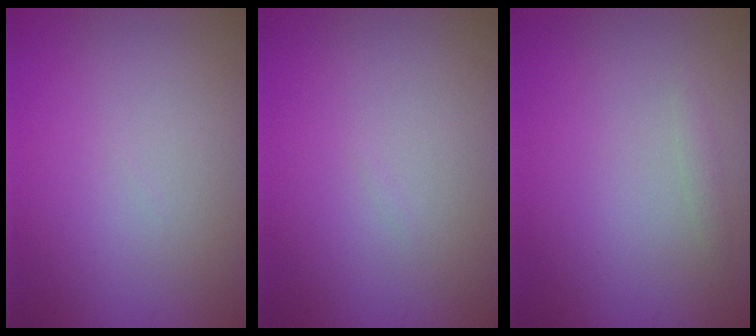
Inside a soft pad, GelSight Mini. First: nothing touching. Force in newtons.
{"total": 0.0}
{"total": 0.6, "press": 0.6, "slide": 0.0}